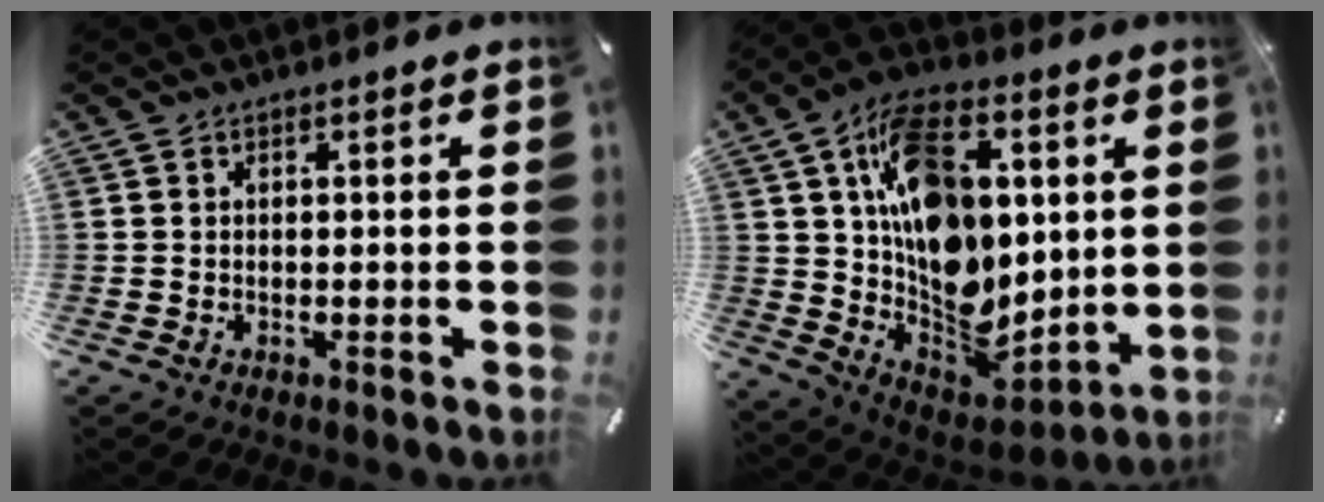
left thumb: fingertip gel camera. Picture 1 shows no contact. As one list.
[{"total": 19.9, "force": [2.7, 14.3, 13.5], "torque": [-0.203, -0.018, 0.056]}]